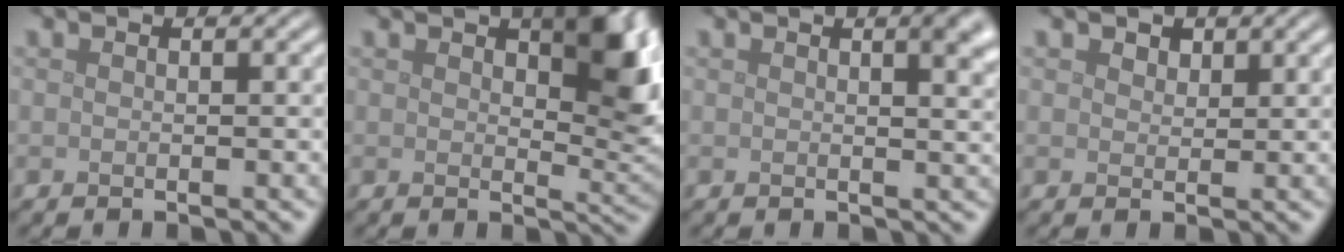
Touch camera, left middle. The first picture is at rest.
{"total": 7.4, "force": [2.7, 3.4, 6.0], "torque": [-0.075, -0.002, 0.044]}
{"total": 4.5, "force": [1.8, 1.9, 3.7], "torque": [-0.018, 0.012, 0.019]}
{"total": 1.2, "force": [0.8, 0.8, 0.4], "torque": [-0.010, -0.002, 0.013]}